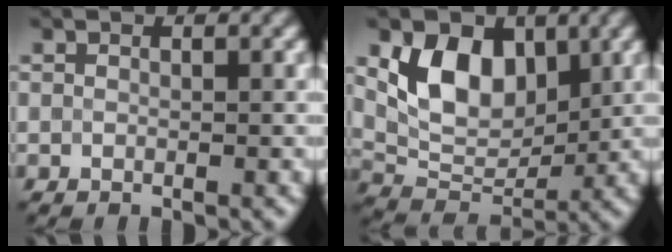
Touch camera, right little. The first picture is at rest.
{"total": 6.8, "force": [2.4, 4.5, 4.5], "torque": [-0.073, -0.008, 0.043]}